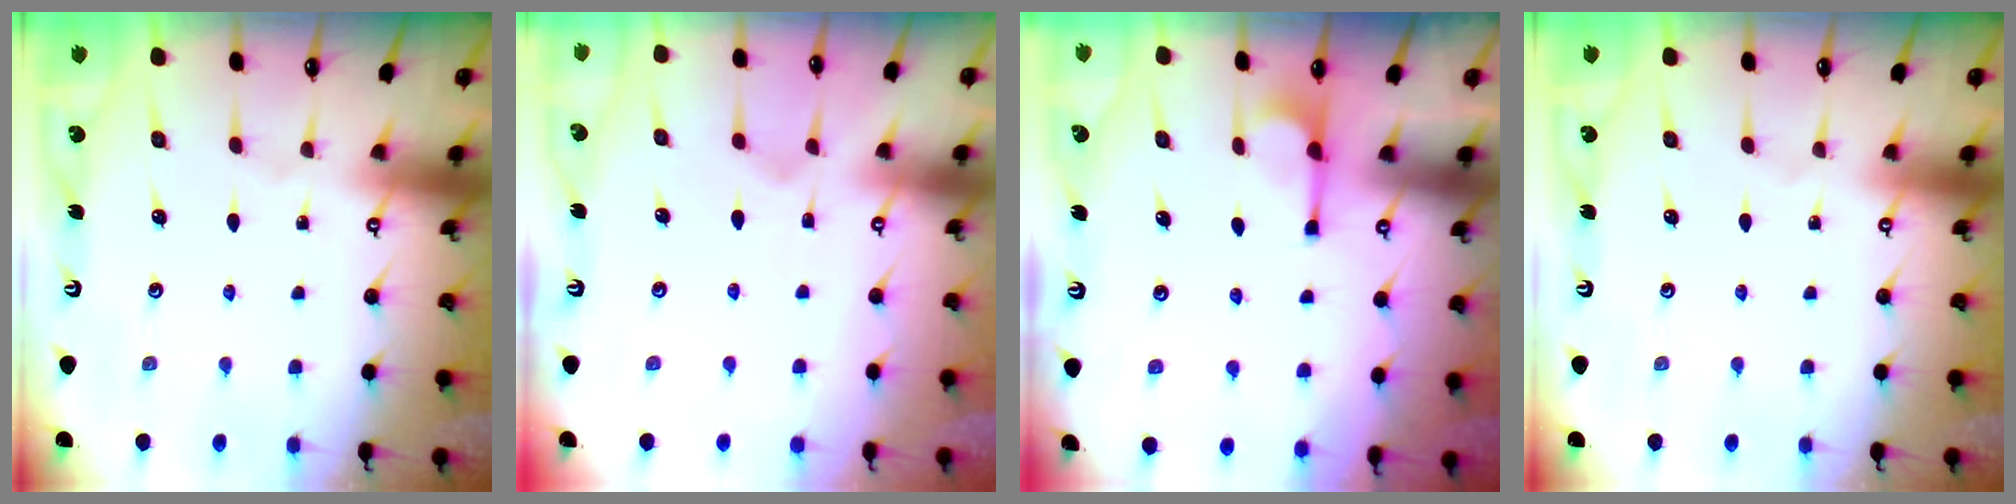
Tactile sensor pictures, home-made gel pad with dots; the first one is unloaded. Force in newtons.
{"total": 2.2, "press": 1.9, "slide": 1.1}
{"total": 1.3, "press": 1.1, "slide": 0.6}
{"total": 0.0}